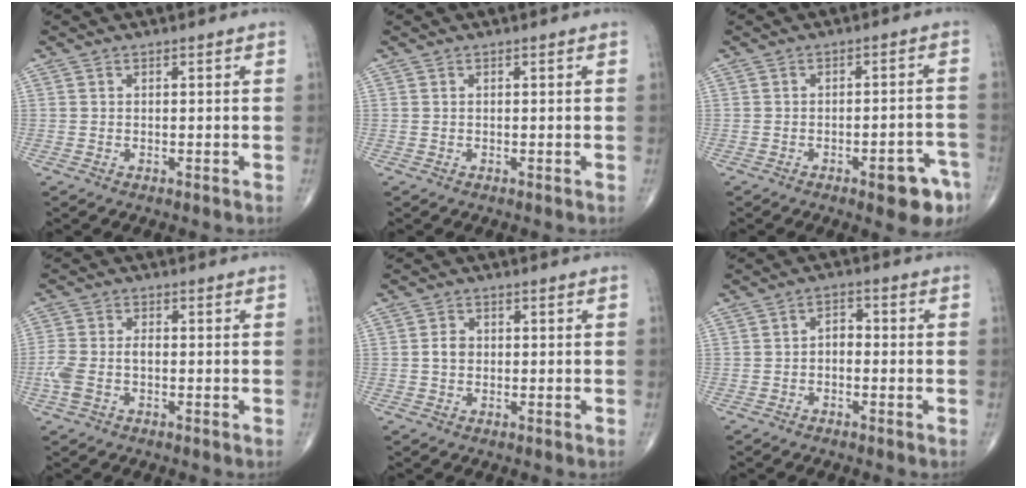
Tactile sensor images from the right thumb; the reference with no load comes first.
{"total": 0.0}
{"total": 8.0, "force": [-4.4, 2.8, 6.1], "torque": [-0.057, 0.029, -0.048]}
{"total": 5.9, "force": [-1.4, 3.4, 4.7], "torque": [-0.125, 0.018, -0.027]}
{"total": 2.3, "force": [0.0, 1.9, 1.3], "torque": [-0.018, 0.007, -0.003]}
{"total": 2.7, "force": [-0.7, 1.8, 1.9], "torque": [-0.014, 0.015, -0.023]}